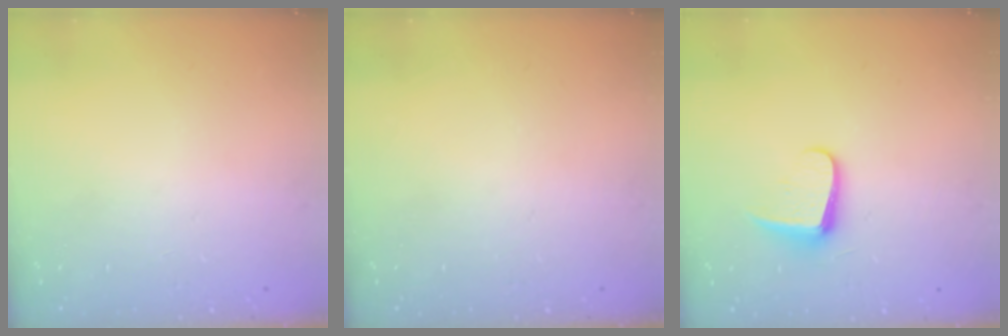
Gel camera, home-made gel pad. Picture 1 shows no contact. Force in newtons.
{"total": 0.0}
{"total": 8.9, "press": 8.8, "slide": 0.8}